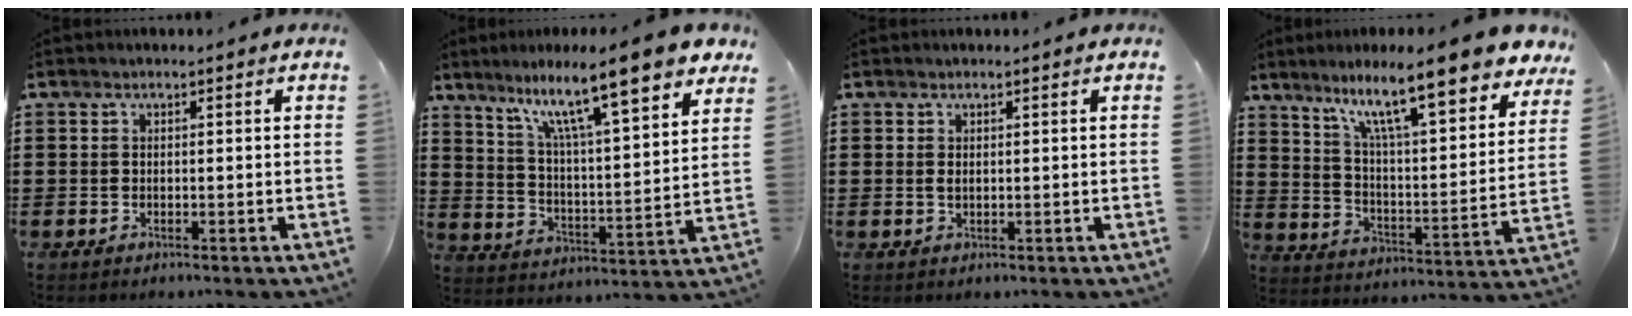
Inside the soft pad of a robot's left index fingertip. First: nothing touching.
{"total": 13.2, "force": [9.8, 1.3, 8.7], "torque": [-0.173, -0.057, 0.154]}
{"total": 0.8, "force": [0.4, 0.3, 0.6], "torque": [-0.014, 0.002, 0.006]}
{"total": 14.1, "force": [10.4, 1.7, 9.4], "torque": [-0.185, -0.051, 0.170]}